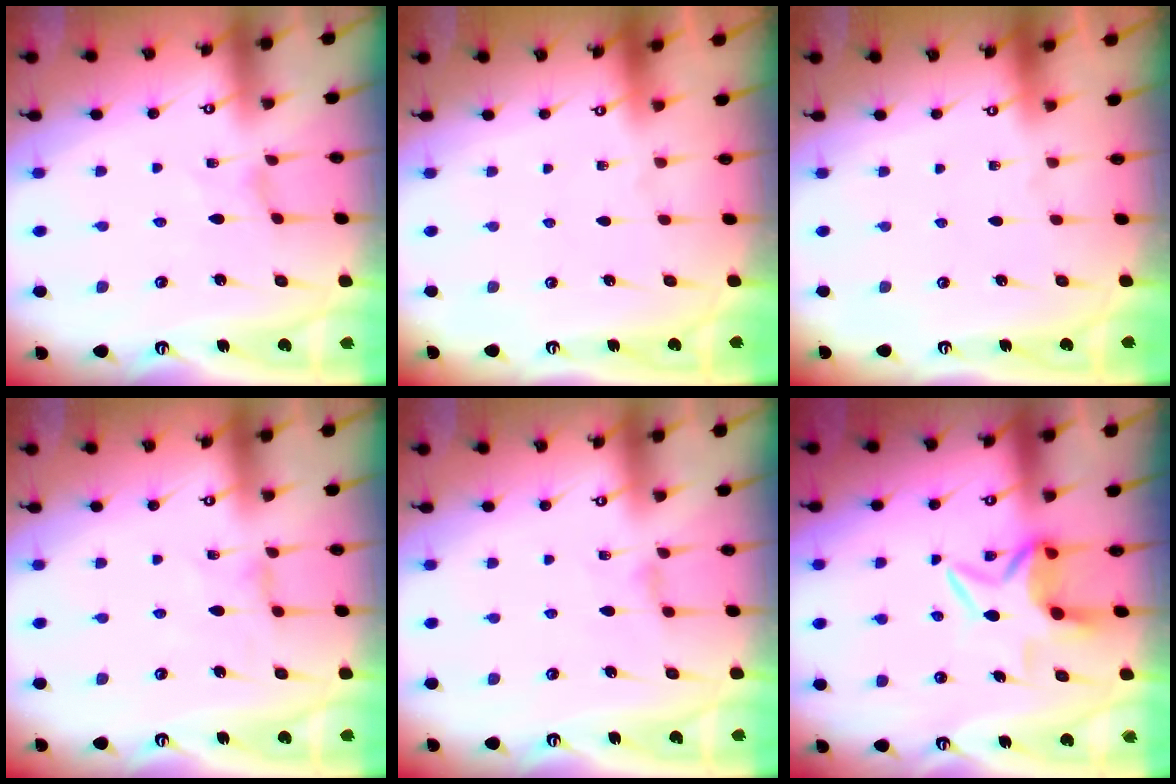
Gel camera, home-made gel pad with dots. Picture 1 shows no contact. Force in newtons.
{"total": 0.0}
{"total": 0.0}
{"total": 1.0, "press": 0.9, "slide": 0.2}
{"total": 2.3, "press": 2.2, "slide": 0.5}
{"total": 6.1, "press": 6.0, "slide": 1.3}